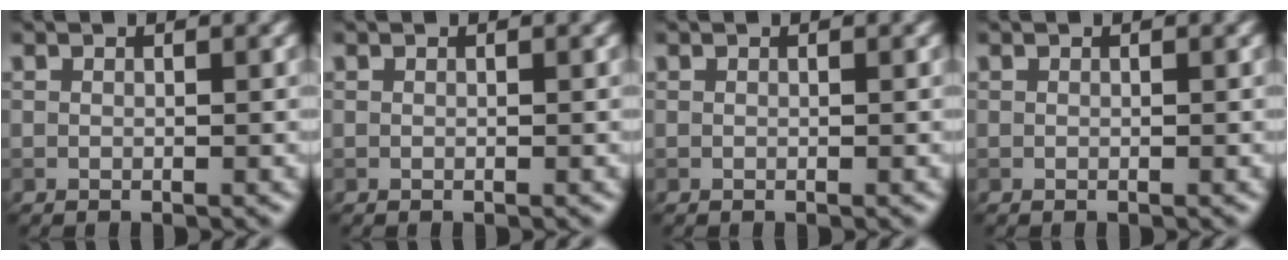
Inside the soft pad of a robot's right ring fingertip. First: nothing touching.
{"total": 0.0}
{"total": 0.0}
{"total": 0.0}